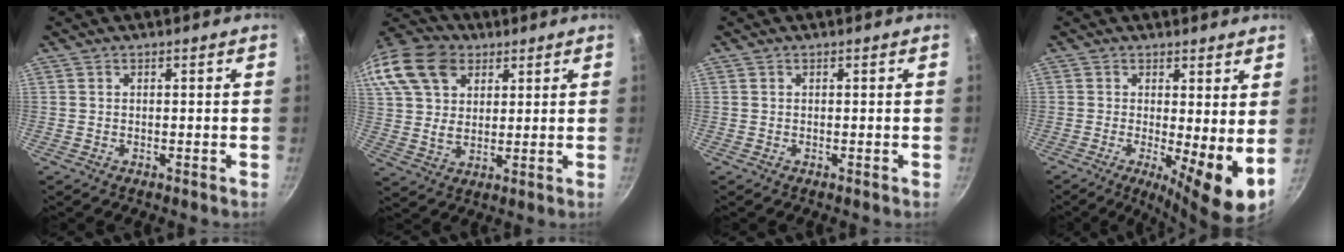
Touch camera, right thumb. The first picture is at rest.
{"total": 20.8, "force": [9.9, 14.4, 11.3], "torque": [-0.248, 0.019, 0.179]}
{"total": 0.0}
{"total": 9.1, "force": [0.0, 2.5, 8.7], "torque": [-0.114, -0.022, 0.000]}